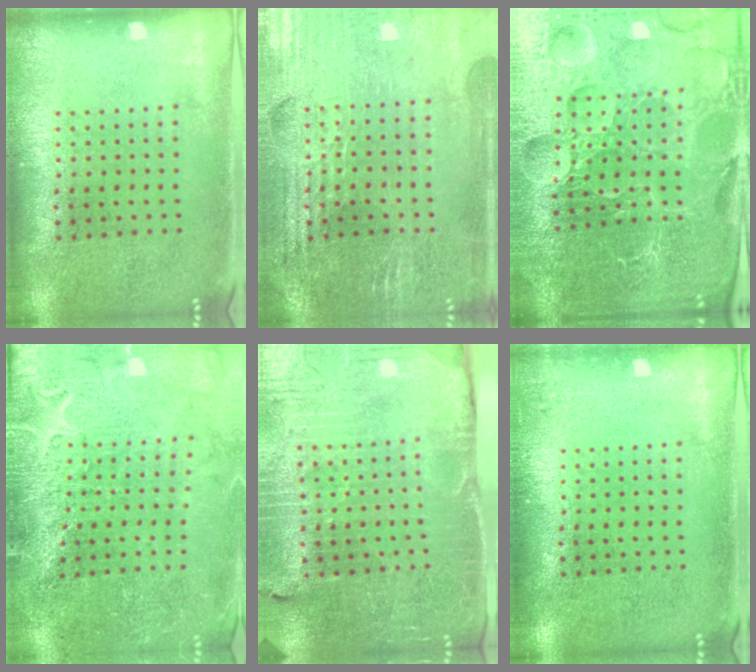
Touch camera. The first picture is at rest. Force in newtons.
{"total": 2.9, "press": 2.8, "slide": 0.5}
{"total": 5.3, "press": 5.0, "slide": 1.6}
{"total": 3.1, "press": 3.1, "slide": 0.4}
{"total": 3.6, "press": 3.6, "slide": 0.4}
{"total": 0.8, "press": 0.8, "slide": 0.2}